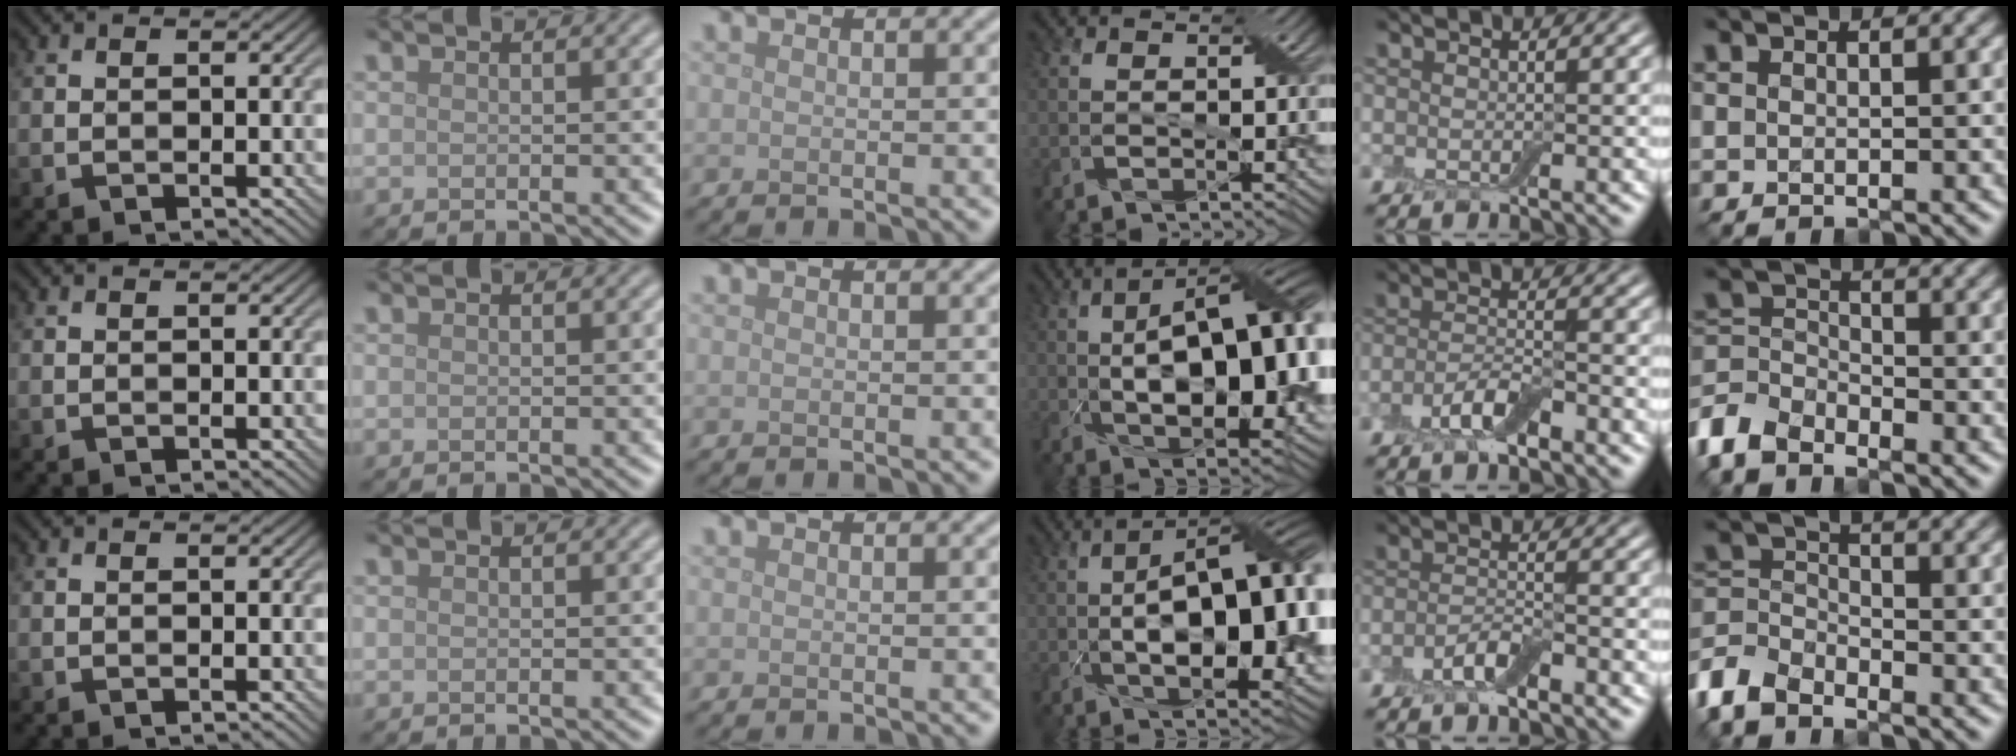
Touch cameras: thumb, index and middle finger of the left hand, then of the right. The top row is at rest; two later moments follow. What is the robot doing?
{"motion": "pour", "object": "bowl"}